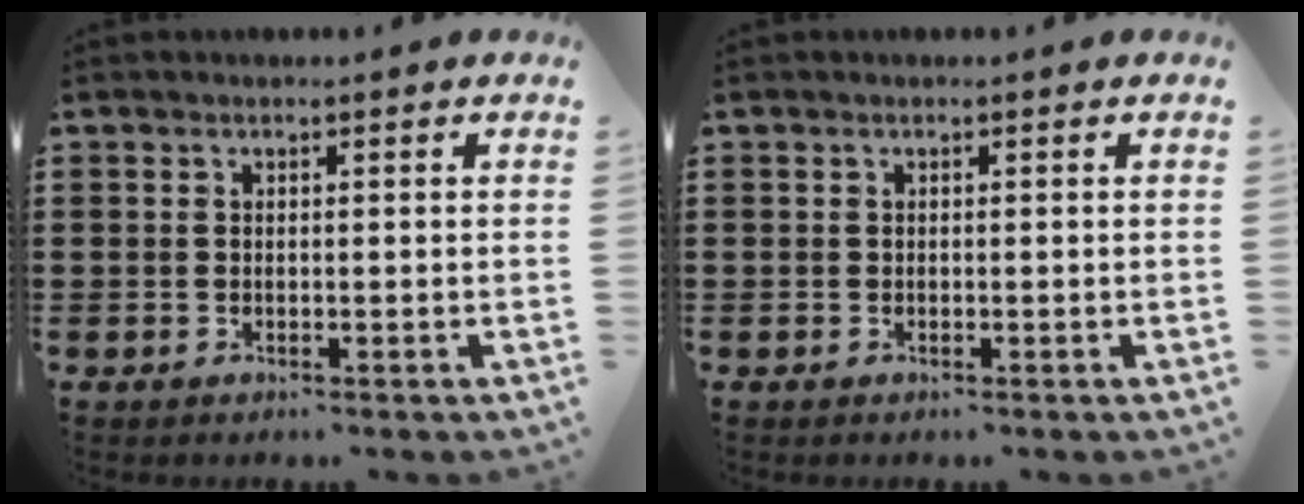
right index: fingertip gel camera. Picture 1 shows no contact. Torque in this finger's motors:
{"motor_torque": [0.07, 0.89, 0.00, 0.00]}